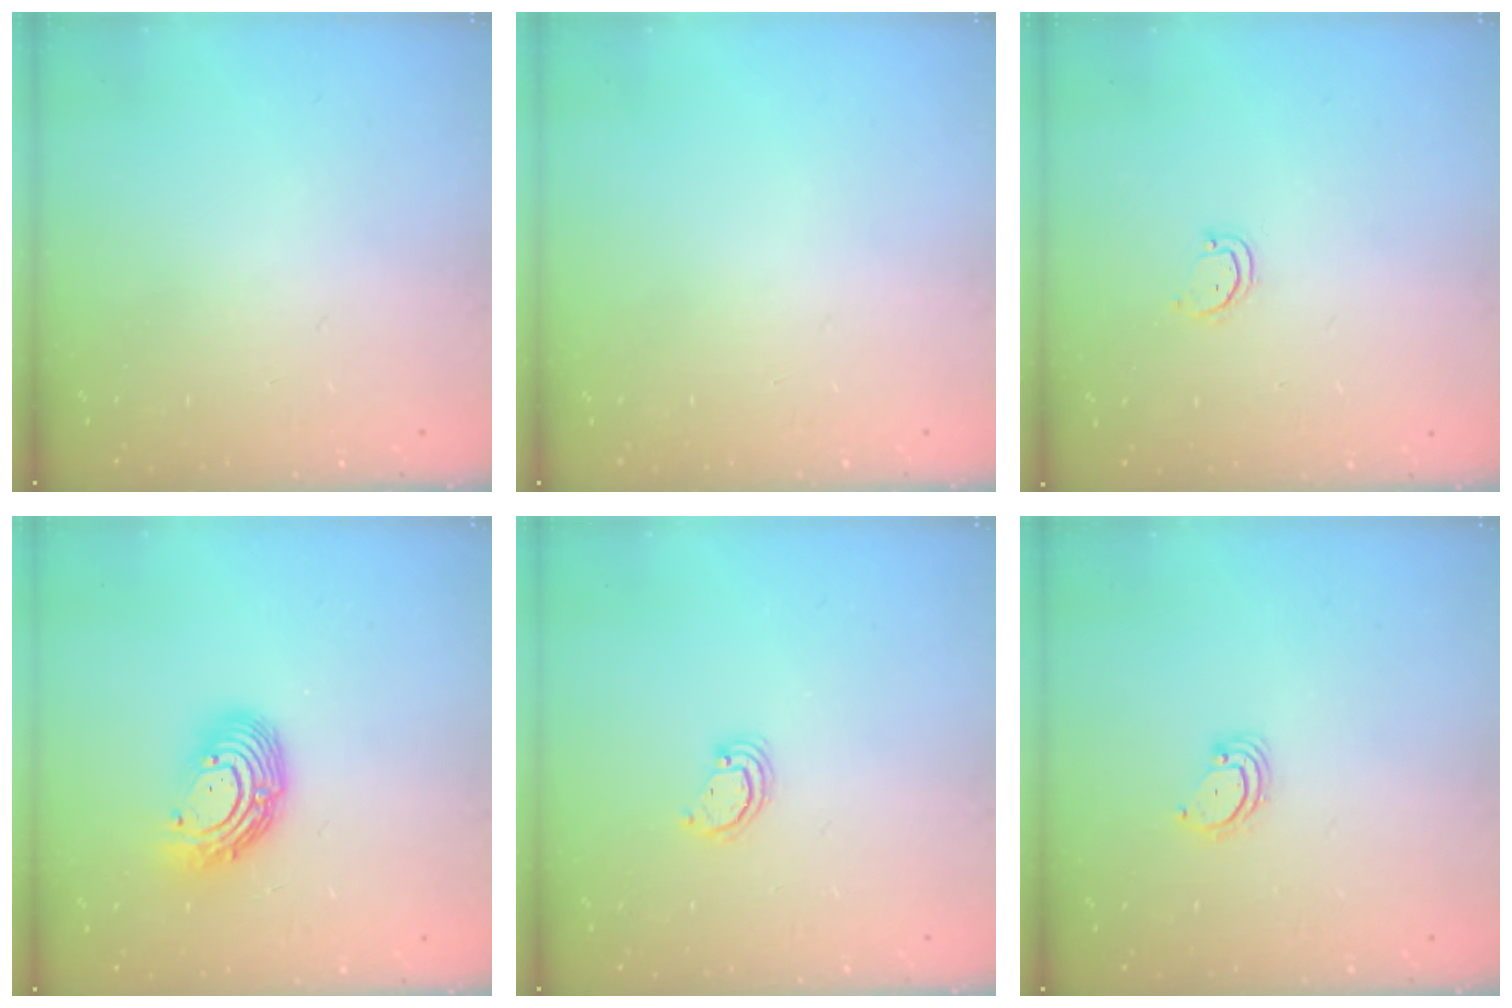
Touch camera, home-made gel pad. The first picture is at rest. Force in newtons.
{"total": 0.0}
{"total": 2.7, "press": 2.6, "slide": 0.3}
{"total": 11.9, "press": 11.8, "slide": 1.3}
{"total": 2.6, "press": 2.6, "slide": 0.3}
{"total": 2.8, "press": 2.8, "slide": 0.3}